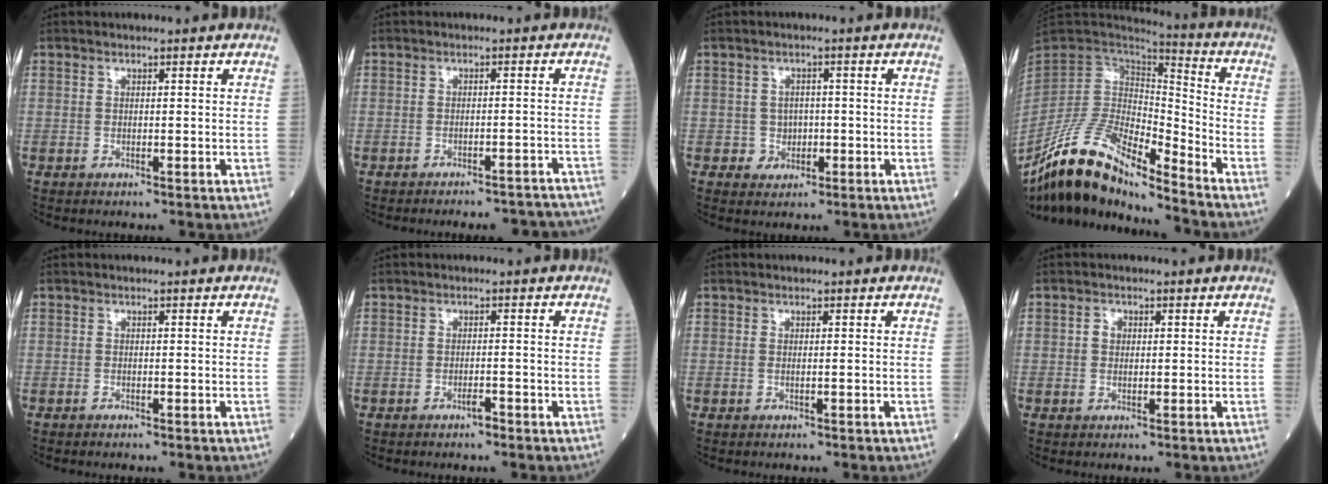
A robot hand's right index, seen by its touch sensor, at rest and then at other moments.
{"total": 10.7, "force": [-10.4, 1.8, 2.2], "torque": [-0.012, 0.012, -0.106]}
{"total": 2.7, "force": [-0.6, 2.6, 0.5], "torque": [0.001, 0.007, -0.005]}
{"total": 16.5, "force": [-12.9, 3.8, 9.6], "torque": [-0.174, 0.016, -0.236]}
{"total": 0.0}
{"total": 1.1, "force": [-0.8, 0.2, 0.7], "torque": [-0.012, 0.001, -0.015]}
{"total": 0.0}
{"total": 1.4, "force": [0.2, 1.1, 0.7], "torque": [-0.011, 0.002, 0.002]}